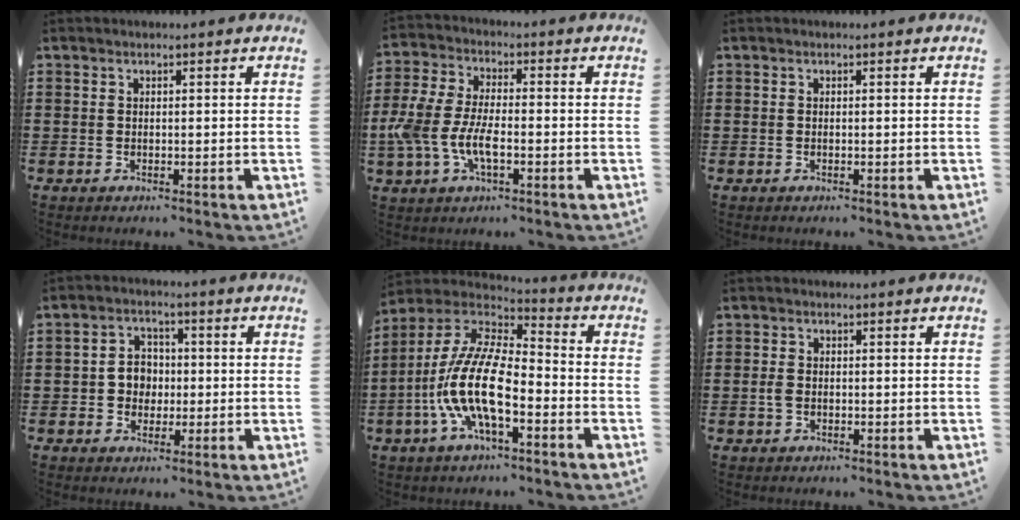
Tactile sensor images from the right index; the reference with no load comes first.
{"total": 7.7, "force": [-2.6, 3.6, 6.3], "torque": [-0.165, -0.010, -0.058]}
{"total": 0.0}
{"total": 4.1, "force": [-0.4, 3.8, 1.6], "torque": [-0.043, 0.011, -0.012]}
{"total": 13.7, "force": [-4.6, 5.1, 11.9], "torque": [-0.281, -0.009, -0.097]}
{"total": 1.9, "force": [-0.4, 1.1, 1.5], "torque": [-0.045, -0.003, -0.012]}